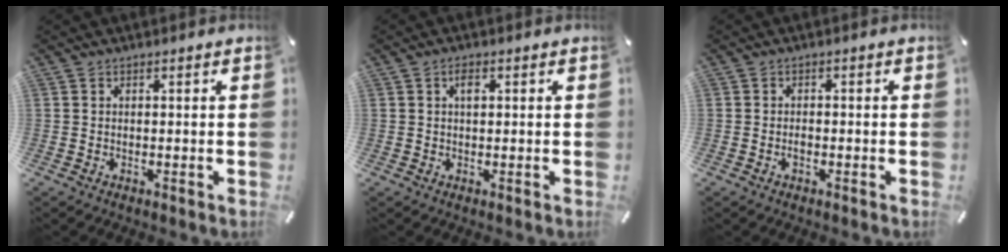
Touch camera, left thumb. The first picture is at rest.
{"total": 1.9, "force": [0.6, 0.9, 1.6], "torque": [-0.025, 0.002, 0.008]}
{"total": 1.4, "force": [-0.7, 0.7, 1.0], "torque": [-0.021, 0.002, -0.013]}